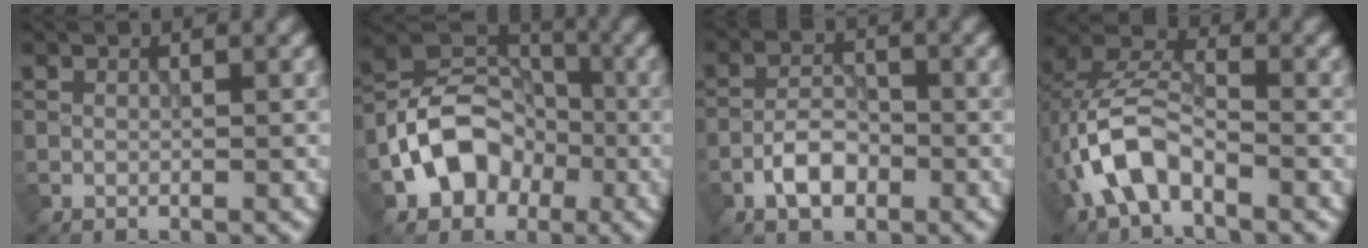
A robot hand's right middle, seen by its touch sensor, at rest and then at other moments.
{"total": 7.3, "force": [-2.9, 5.6, 3.7], "torque": [-0.046, 0.011, -0.059]}
{"total": 3.5, "force": [-1.7, 1.8, 2.5], "torque": [-0.042, 0.007, -0.036]}
{"total": 6.0, "force": [-2.6, 3.2, 4.4], "torque": [-0.089, 0.012, -0.055]}